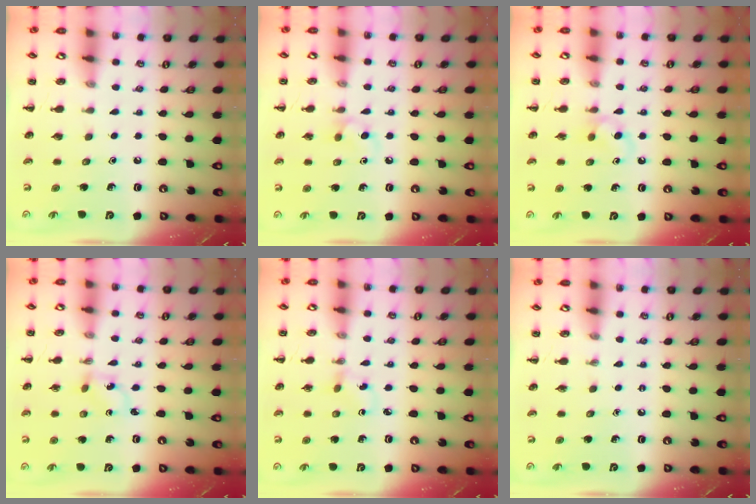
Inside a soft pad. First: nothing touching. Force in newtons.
{"total": 4.5, "press": 4.2, "slide": 1.5}
{"total": 3.9, "press": 3.8, "slide": 1.1}
{"total": 1.4, "press": 1.2, "slide": 0.6}
{"total": 1.2, "press": 1.0, "slide": 0.7}
{"total": 0.0}